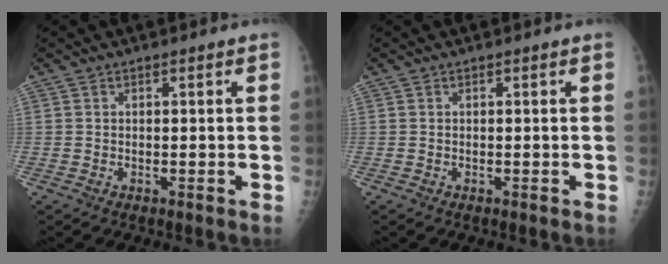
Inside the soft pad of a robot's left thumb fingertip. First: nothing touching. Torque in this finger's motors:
{"motor_torque": [0.00, 0.00, 0.00, 0.00, 0.00]}